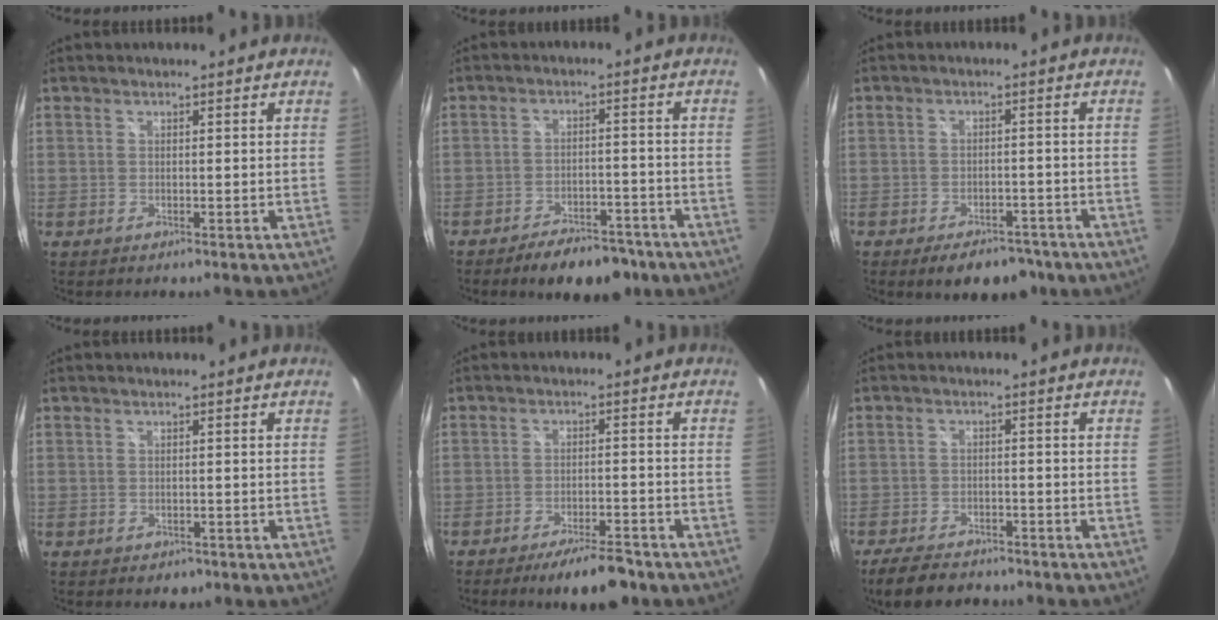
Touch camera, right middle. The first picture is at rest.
{"total": 10.3, "force": [-8.1, 4.3, 4.8], "torque": [-0.098, 0.006, -0.107]}
{"total": 8.3, "force": [-6.1, 4.3, 3.8], "torque": [-0.071, 0.006, -0.075]}
{"total": 1.7, "force": [-0.9, 1.3, 0.6], "torque": [-0.012, -0.006, -0.010]}
{"total": 8.1, "force": [-6.5, 2.0, 4.4], "torque": [-0.087, -0.006, -0.099]}
{"total": 8.4, "force": [-7.0, 3.2, 3.3], "torque": [-0.091, -0.012, -0.116]}